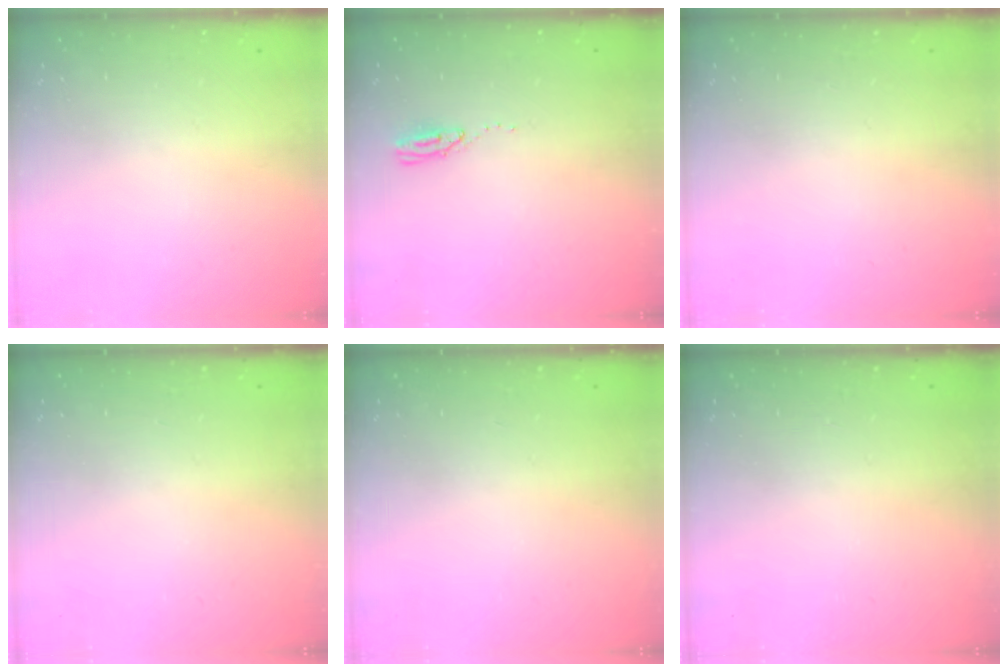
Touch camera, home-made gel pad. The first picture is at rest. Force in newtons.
{"total": 3.6, "press": 3.5, "slide": 0.3}
{"total": 0.0}
{"total": 0.0}
{"total": 0.0}
{"total": 0.0}